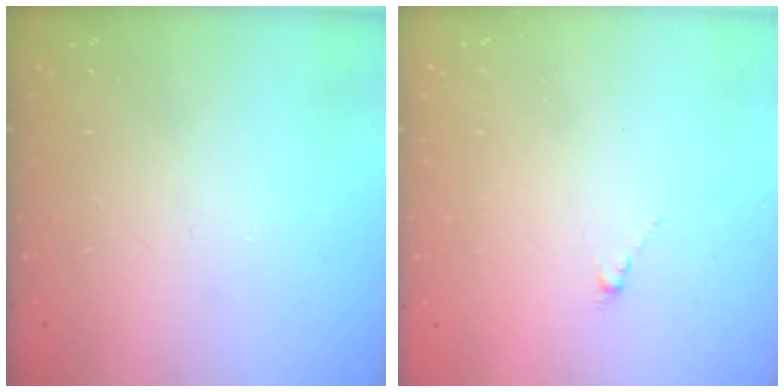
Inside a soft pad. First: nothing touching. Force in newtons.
{"total": 0.5, "press": 0.3, "slide": 0.4}